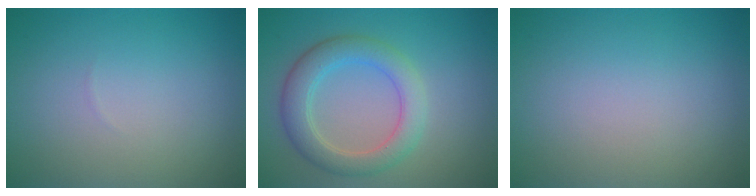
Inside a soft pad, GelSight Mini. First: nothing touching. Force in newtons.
{"total": 4.4, "press": 4.4, "slide": 0.1}
{"total": 0.0}